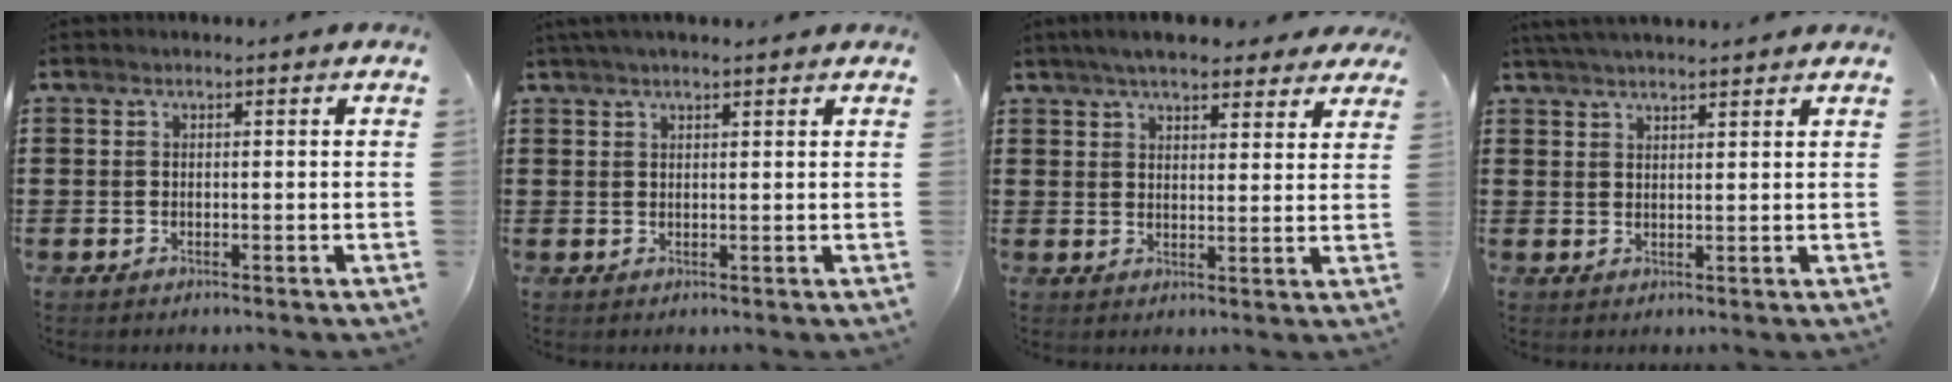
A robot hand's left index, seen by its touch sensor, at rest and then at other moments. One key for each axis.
{"total": 1.9, "fx": 1.6, "fy": 0.2, "fz": 1.1, "tx": -0.024, "ty": 0.003, "tz": 0.029}
{"total": 5.8, "fx": 5.1, "fy": 1.3, "fz": 2.4, "tx": -0.061, "ty": -0.003, "tz": 0.094}
{"total": 2.9, "fx": 2.8, "fy": -0.1, "fz": 0.7, "tx": -0.021, "ty": 0.000, "tz": 0.053}